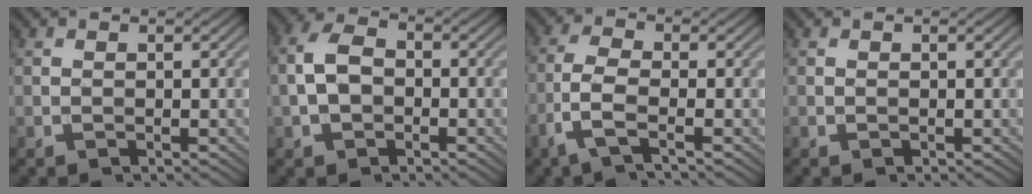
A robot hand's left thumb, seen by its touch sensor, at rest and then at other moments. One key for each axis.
{"total": 4.8, "fx": -0.9, "fy": 3.2, "fz": 3.5, "tx": -0.080, "ty": 0.009, "tz": -0.024}
{"total": 4.7, "fx": -2.3, "fy": 1.3, "fz": 3.9, "tx": -0.094, "ty": 0.000, "tz": -0.060}
{"total": 0.0}